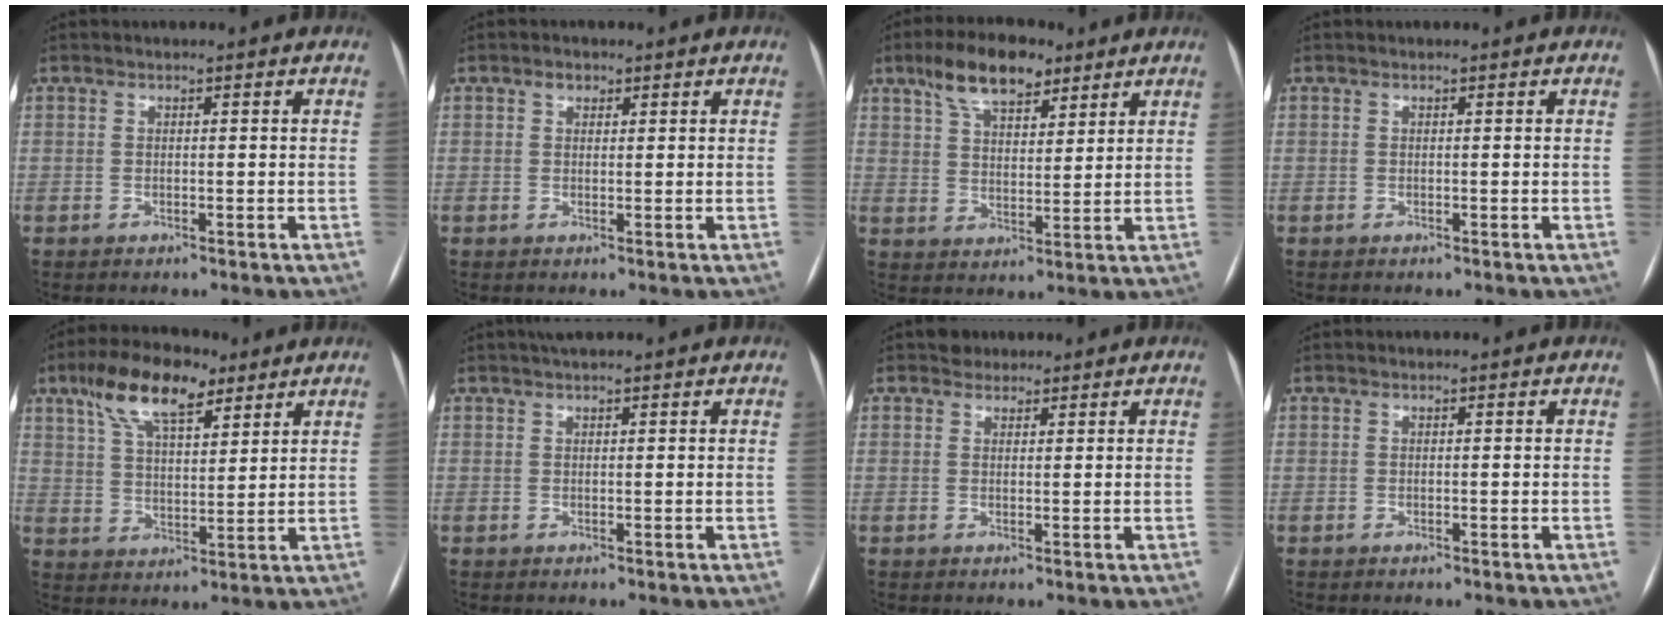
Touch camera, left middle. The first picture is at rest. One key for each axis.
{"total": 1.4, "fx": 0.9, "fy": 1.0, "fz": 0.6, "tx": -0.011, "ty": 0.005, "tz": 0.014}
{"total": 10.0, "fx": 6.7, "fy": 4.2, "fz": 6.1, "tx": -0.112, "ty": 0.019, "tz": 0.121}
{"total": 0.0}
{"total": 11.8, "fx": 7.4, "fy": 4.4, "fz": 8.1, "tx": -0.153, "ty": 0.025, "tz": 0.136}
{"total": 2.6, "fx": 2.0, "fy": 0.5, "fz": 1.6, "tx": -0.023, "ty": 0.021, "tz": 0.032}
{"total": 2.0, "fx": 1.6, "fy": 1.2, "fz": -0.1, "tx": 0.005, "ty": 0.008, "tz": 0.021}
{"total": 0.0}